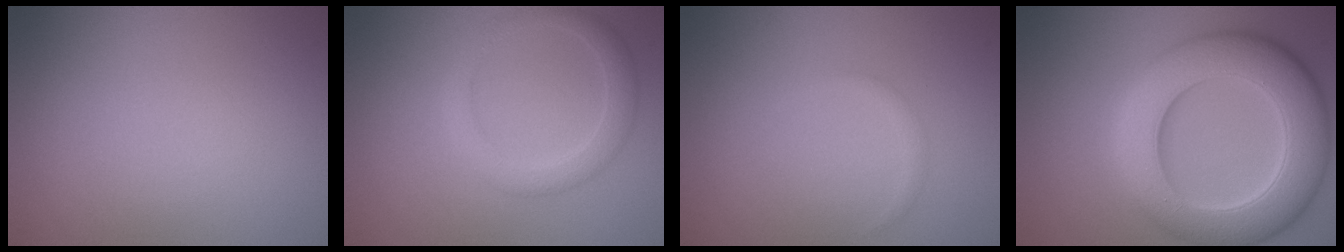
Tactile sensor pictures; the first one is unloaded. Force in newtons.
{"total": 2.5, "press": 2.5, "slide": 0.1}
{"total": 0.6, "press": 0.6, "slide": 0.1}
{"total": 10.4, "press": 10.4, "slide": 0.5}